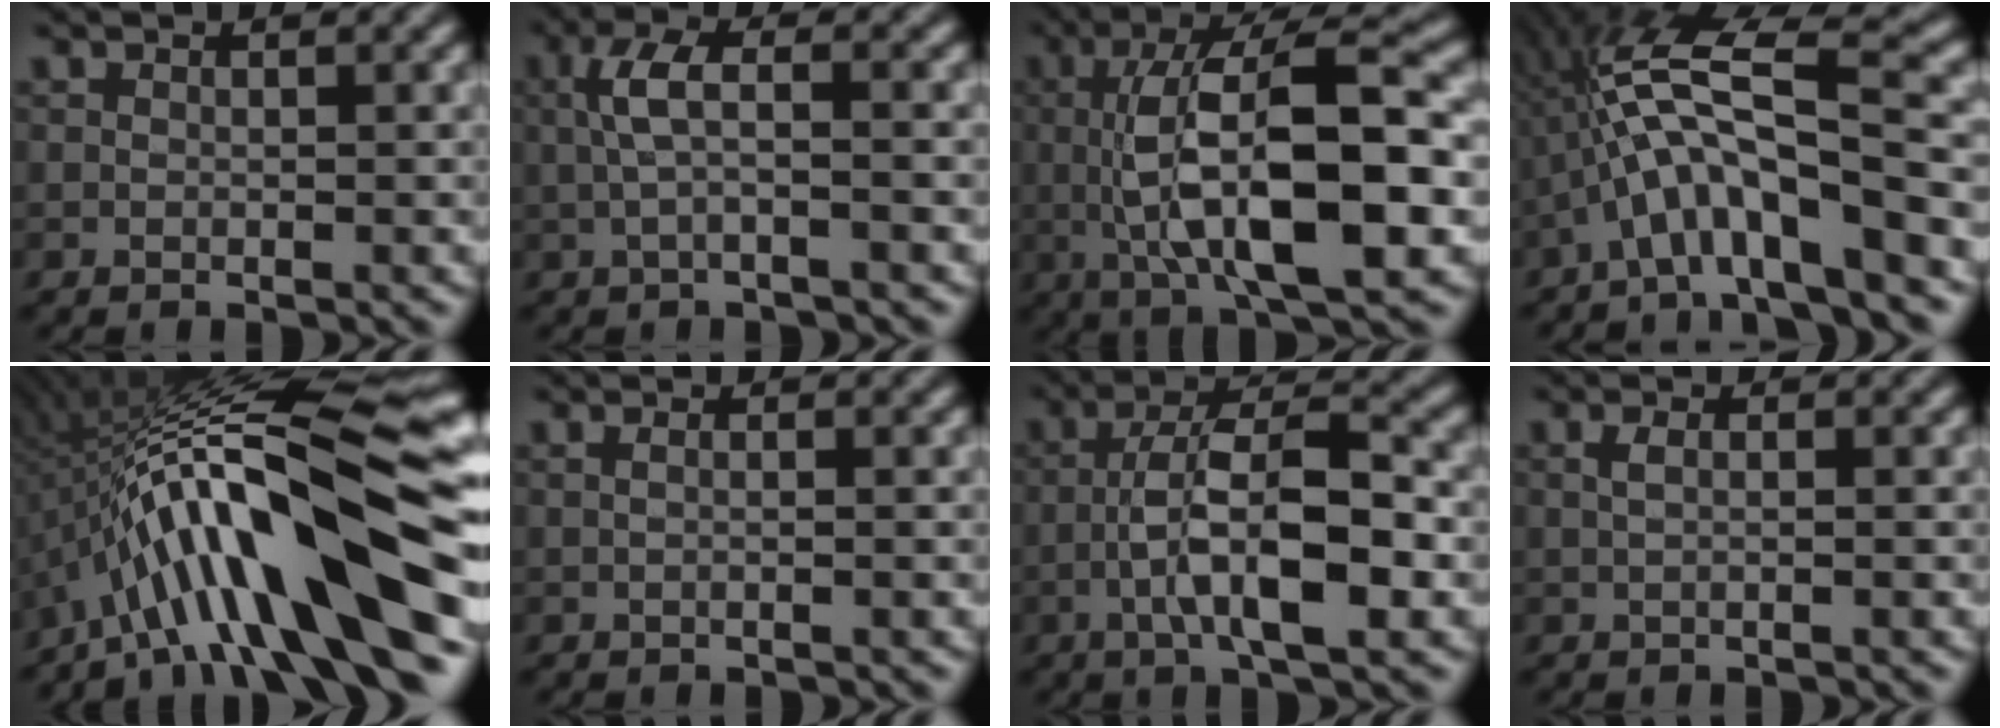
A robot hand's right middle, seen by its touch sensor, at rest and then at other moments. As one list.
[{"total": 2.6, "force": [-0.2, 0.5, 2.6], "torque": [-0.055, 0.016, -0.001]}, {"total": 12.0, "force": [-0.4, 4.2, 11.2], "torque": [-0.185, 0.009, -0.003]}, {"total": 10.0, "force": [-2.4, 2.2, 9.5], "torque": [-0.167, 0.034, -0.036]}, {"total": 17.0, "force": [-3.7, 4.1, 16.0], "torque": [-0.243, 0.048, -0.061]}, {"total": 1.1, "force": [0.3, 0.5, 1.0], "torque": [0.008, 0.002, -0.005]}, {"total": 8.2, "force": [-2.3, 2.4, 7.5], "torque": [-0.128, 0.022, -0.035]}, {"total": 0.9, "force": [0.1, 0.2, 0.9], "torque": [-0.014, 0.001, 0.006]}]